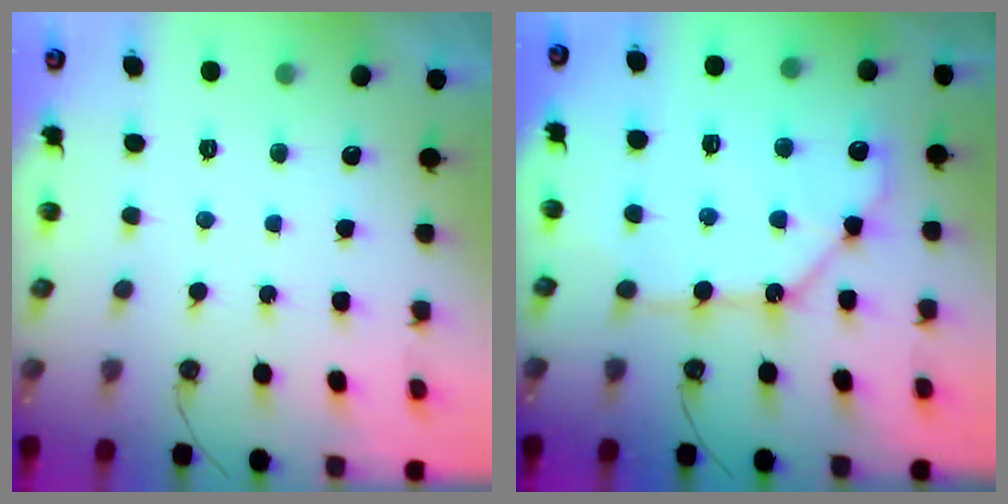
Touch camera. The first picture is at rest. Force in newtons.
{"total": 13.2, "press": 13.1, "slide": 1.9}